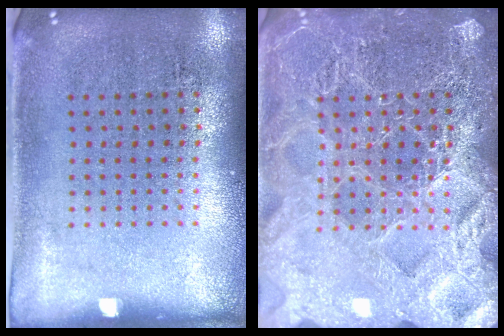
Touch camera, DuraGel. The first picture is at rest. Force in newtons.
{"total": 6.2, "press": 6.2, "slide": 0.8}